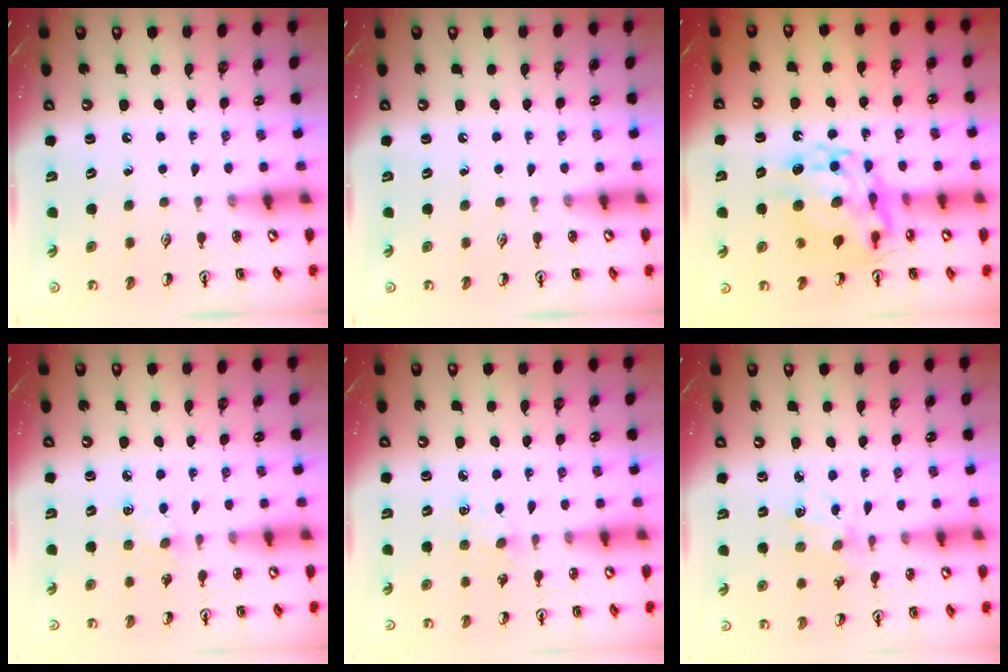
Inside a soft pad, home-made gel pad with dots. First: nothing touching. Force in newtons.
{"total": 0.0}
{"total": 12.6, "press": 12.6, "slide": 1.1}
{"total": 4.4, "press": 4.4, "slide": 0.6}
{"total": 4.4, "press": 4.4, "slide": 0.6}
{"total": 2.5, "press": 2.5, "slide": 0.4}